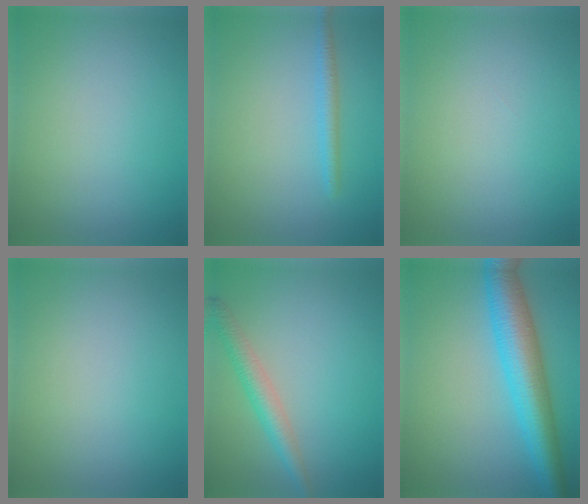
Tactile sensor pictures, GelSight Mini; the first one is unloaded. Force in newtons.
{"total": 1.7, "press": 1.7, "slide": 0.0}
{"total": 0.0}
{"total": 0.0}
{"total": 2.9, "press": 2.9, "slide": 0.1}
{"total": 7.6, "press": 7.6, "slide": 0.2}